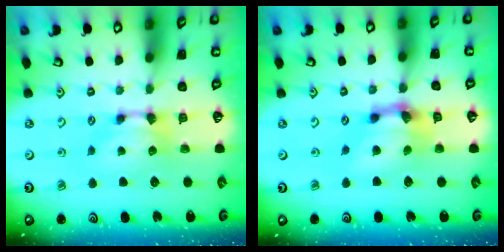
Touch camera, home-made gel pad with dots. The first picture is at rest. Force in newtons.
{"total": 5.2, "press": 4.7, "slide": 2.1}